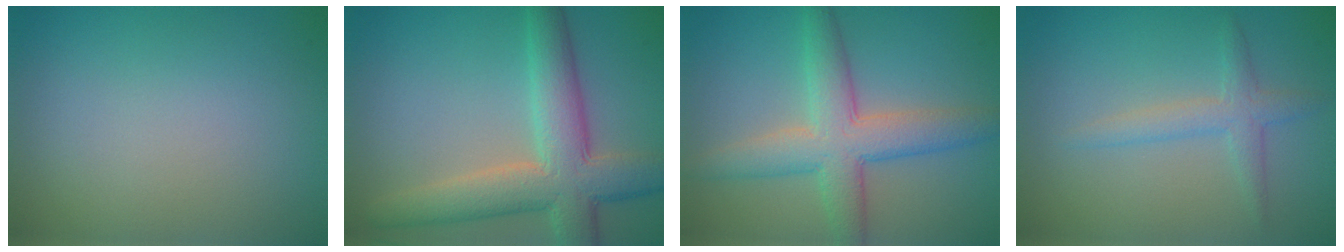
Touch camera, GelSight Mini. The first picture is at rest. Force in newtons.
{"total": 7.4, "press": 7.4, "slide": 0.3}
{"total": 5.9, "press": 5.9, "slide": 0.2}
{"total": 2.3, "press": 2.3, "slide": 0.1}